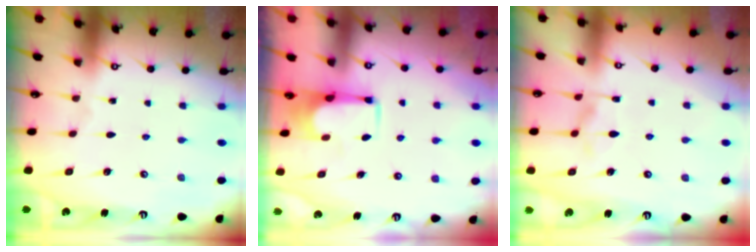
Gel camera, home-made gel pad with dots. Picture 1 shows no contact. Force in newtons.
{"total": 3.6, "press": 3.6, "slide": 0.0}
{"total": 2.3, "press": 2.0, "slide": 1.2}